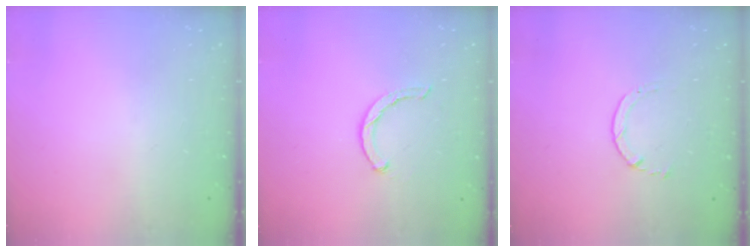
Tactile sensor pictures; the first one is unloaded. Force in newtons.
{"total": 1.8, "press": 1.8, "slide": 0.4}
{"total": 1.7, "press": 1.6, "slide": 0.2}